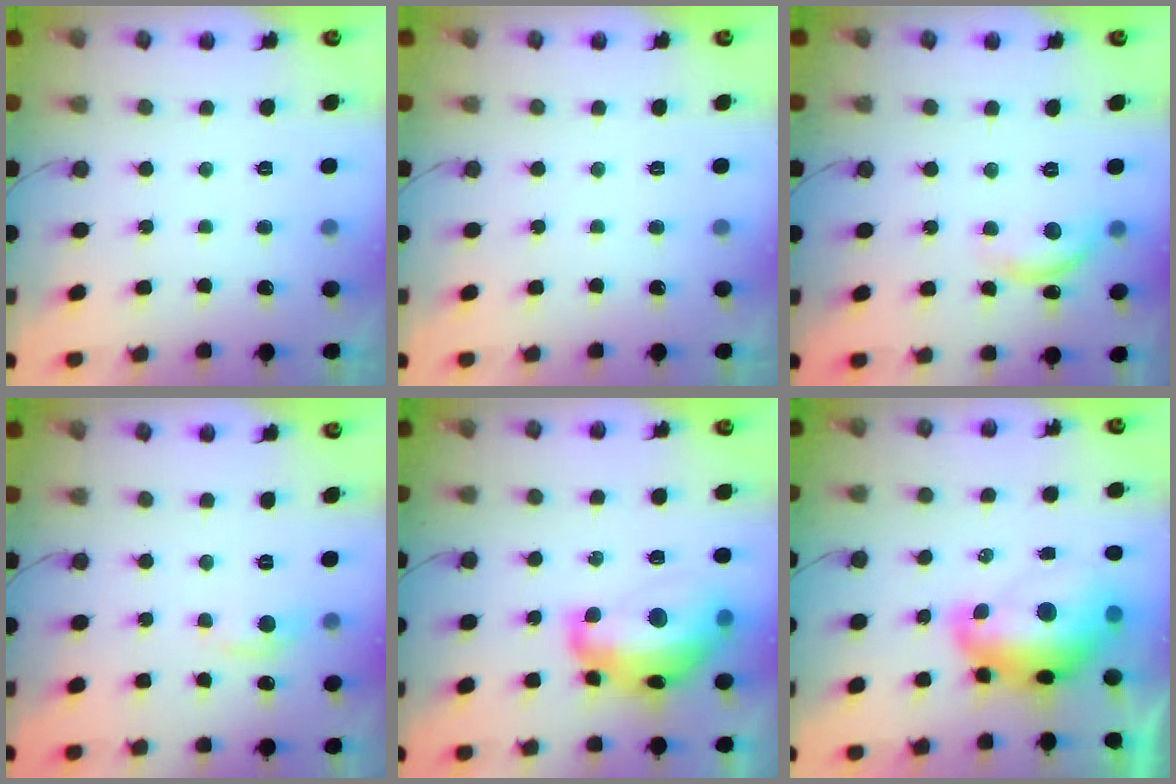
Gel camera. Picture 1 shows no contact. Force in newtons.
{"total": 0.0}
{"total": 10.1, "press": 10.0, "slide": 0.7}
{"total": 5.0, "press": 4.9, "slide": 0.8}
{"total": 17.5, "press": 17.5, "slide": 1.4}
{"total": 15.1, "press": 15.1, "slide": 1.1}